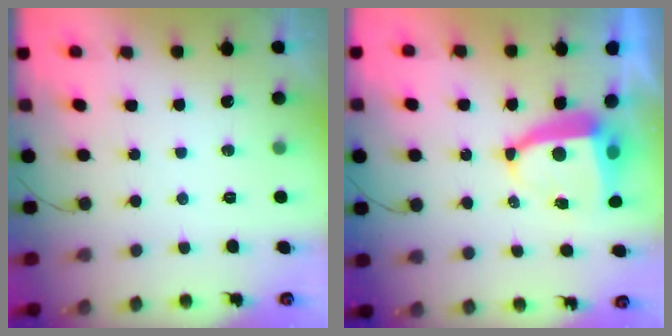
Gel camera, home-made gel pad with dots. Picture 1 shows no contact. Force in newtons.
{"total": 8.3, "press": 8.3, "slide": 1.0}